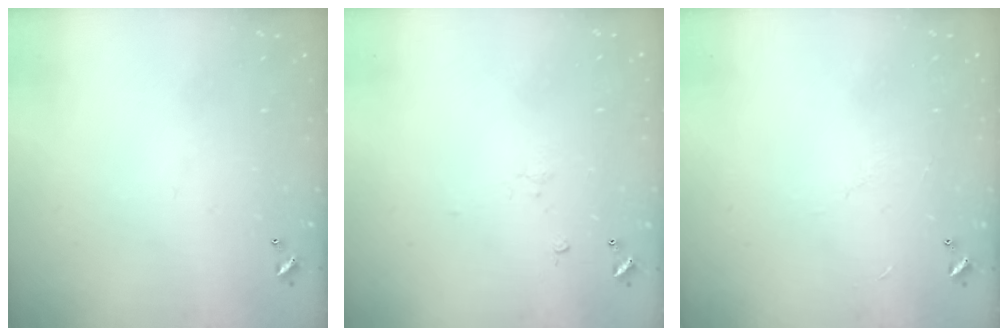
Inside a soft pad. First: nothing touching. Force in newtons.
{"total": 1.1, "press": 0.9, "slide": 0.5}
{"total": 4.5, "press": 4.5, "slide": 0.5}